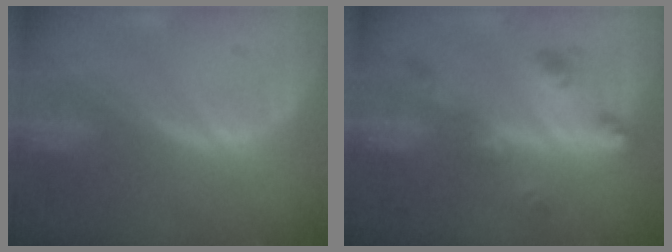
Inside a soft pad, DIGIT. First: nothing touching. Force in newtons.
{"total": 6.3, "press": 5.6, "slide": 3.0}